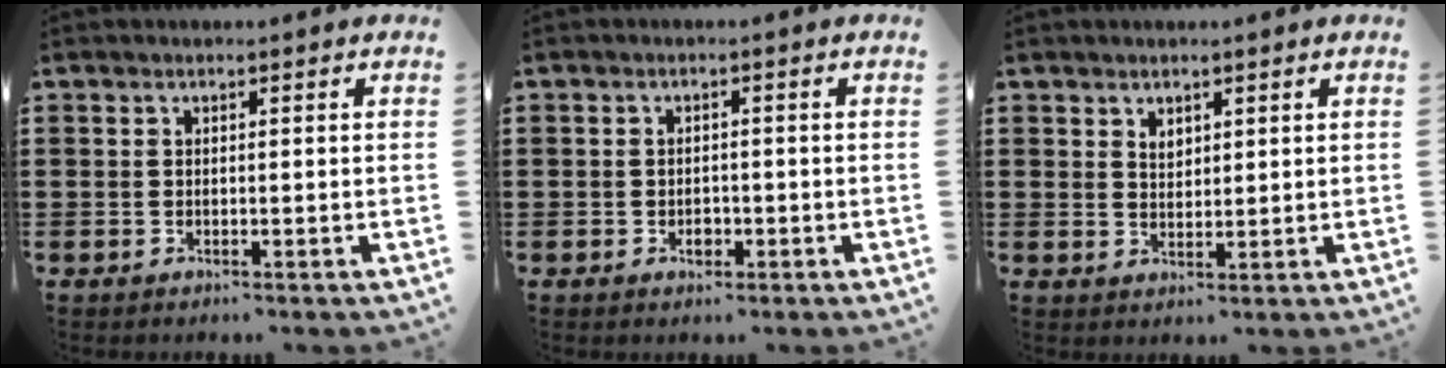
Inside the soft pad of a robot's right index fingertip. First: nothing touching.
{"total": 1.6, "force": [-0.7, 1.1, 0.9], "torque": [-0.018, 0.001, -0.013]}
{"total": 1.7, "force": [1.4, 1.0, 0.5], "torque": [-0.011, 0.003, 0.026]}